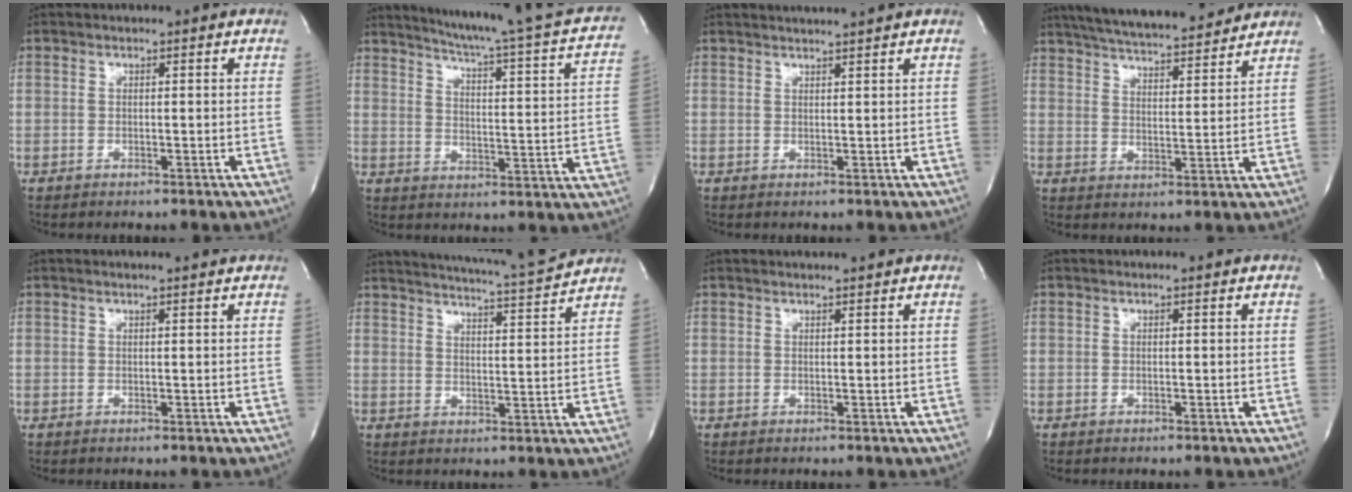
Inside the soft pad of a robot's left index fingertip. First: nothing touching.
{"total": 24.5, "force": [21.6, 0.8, 11.5], "torque": [-0.169, -0.064, 0.261]}
{"total": 3.8, "force": [3.4, -1.1, 1.1], "torque": [-0.013, 0.006, 0.046]}
{"total": 17.5, "force": [15.8, 2.2, 7.2], "torque": [-0.127, 0.017, 0.235]}
{"total": 1.5, "force": [1.3, -0.3, 0.7], "torque": [-0.012, 0.004, 0.016]}
{"total": 12.0, "force": [11.5, -1.0, 3.4], "torque": [-0.064, -0.030, 0.156]}
{"total": 1.7, "force": [1.6, -0.4, 0.5], "torque": [-0.005, 0.003, 0.022]}
{"total": 0.0}